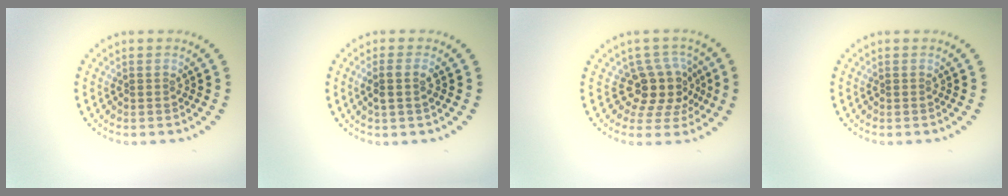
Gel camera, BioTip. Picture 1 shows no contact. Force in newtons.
{"total": 1.7, "press": 1.5, "slide": 0.9}
{"total": 4.0, "press": 3.0, "slide": 2.6}
{"total": 0.0}